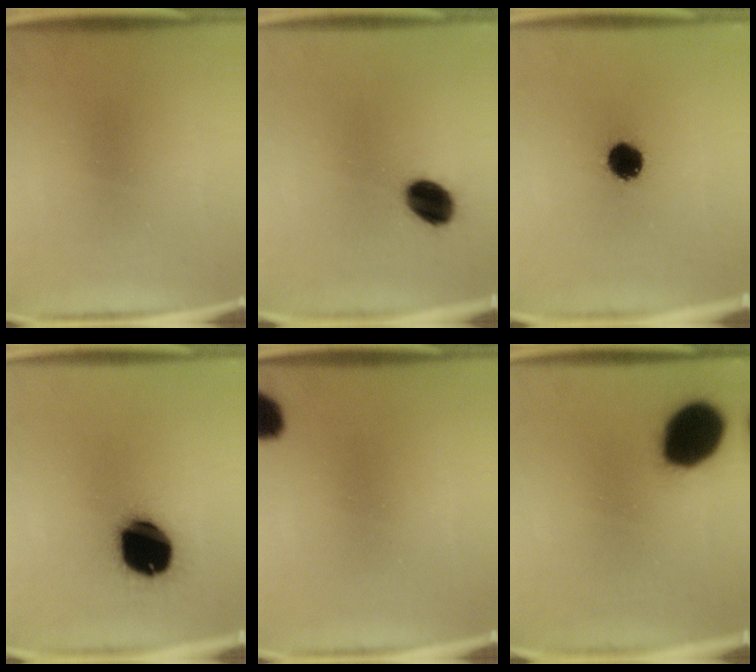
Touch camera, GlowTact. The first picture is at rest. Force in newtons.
{"total": 9.3}
{"total": 8.4}
{"total": 19.8}
{"total": 6.1}
{"total": 17.7}